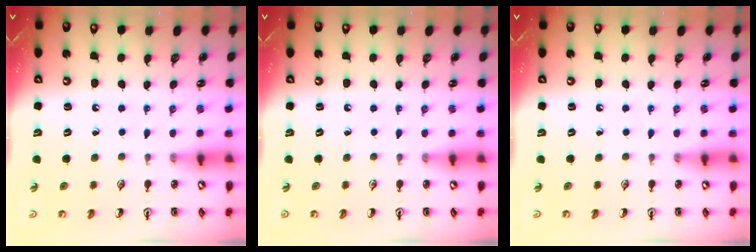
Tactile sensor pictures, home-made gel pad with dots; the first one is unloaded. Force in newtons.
{"total": 0.0}
{"total": 0.0}